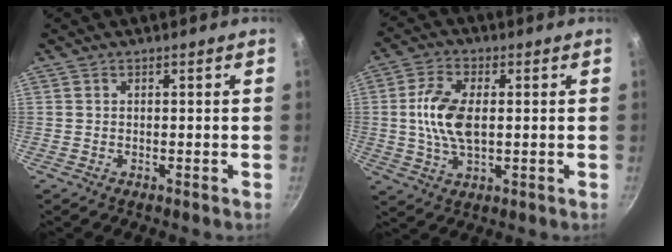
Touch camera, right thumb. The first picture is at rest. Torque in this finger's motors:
{"motor_torque": [0.89, 0.89, 1.13, -0.37, 0.28]}